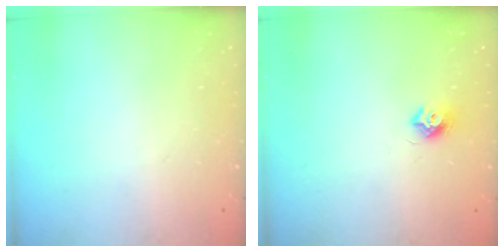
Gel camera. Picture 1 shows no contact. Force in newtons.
{"total": 7.3, "press": 7.3, "slide": 0.6}